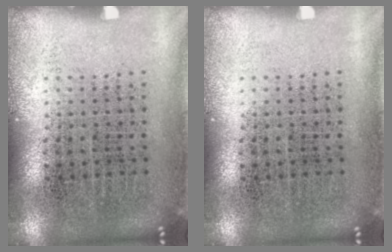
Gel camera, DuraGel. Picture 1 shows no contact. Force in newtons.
{"total": 0.0}